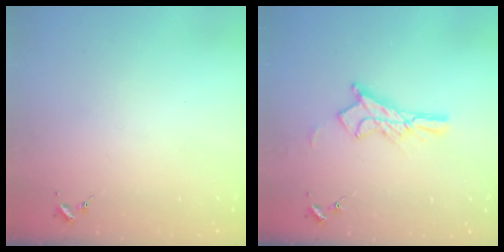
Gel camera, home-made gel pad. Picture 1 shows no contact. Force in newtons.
{"total": 11.3, "press": 11.3, "slide": 0.8}